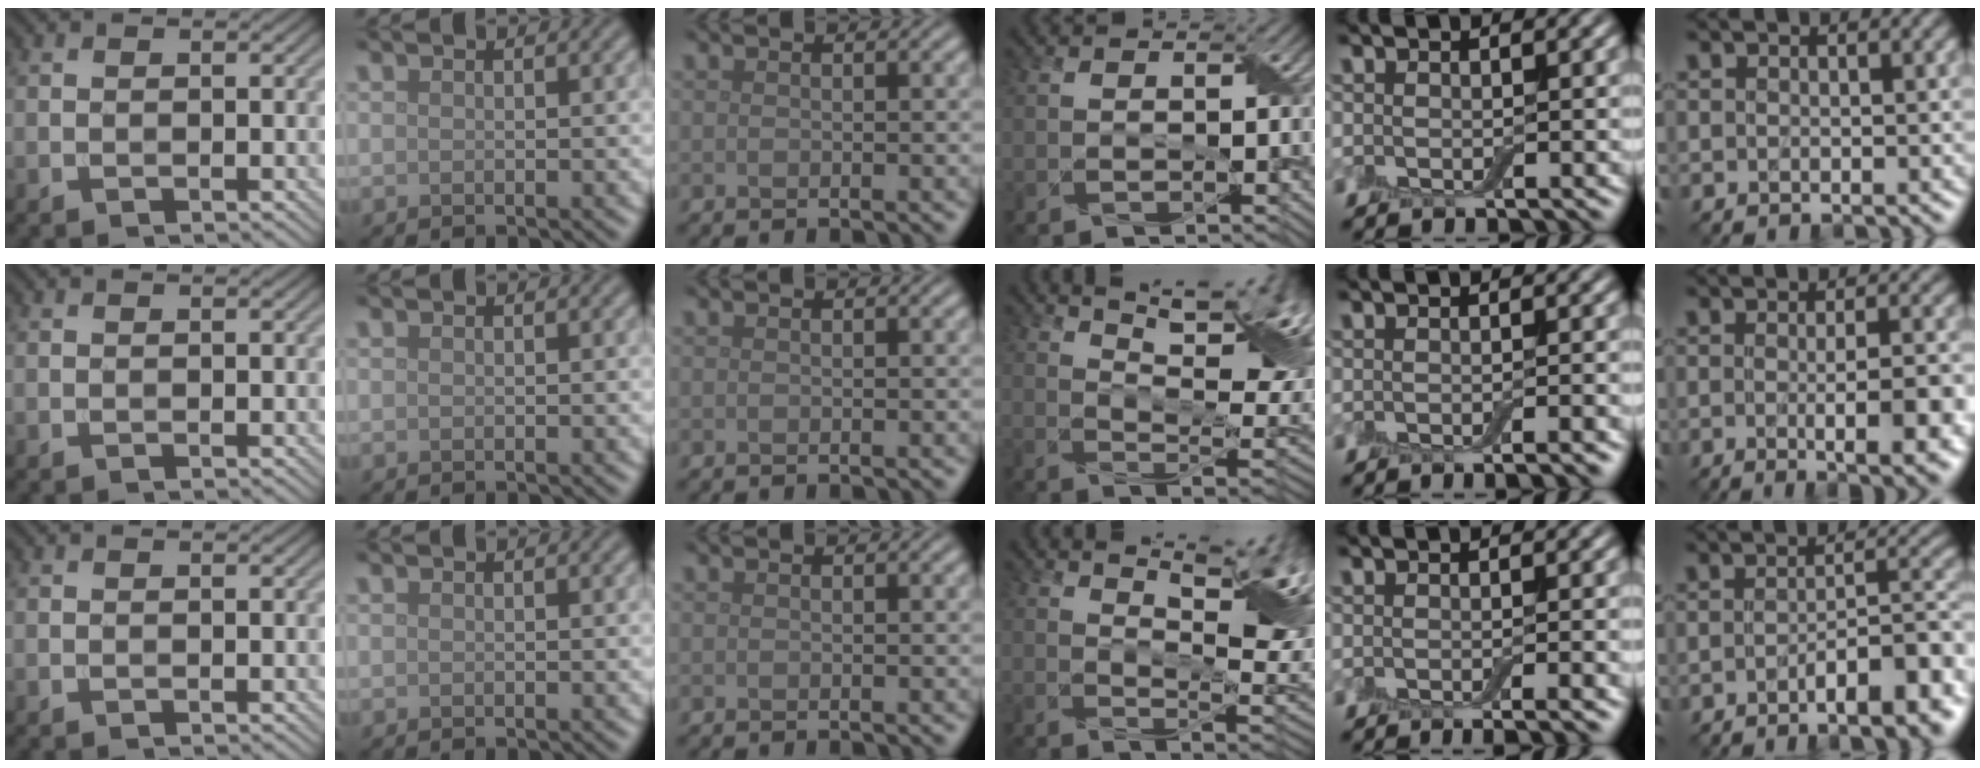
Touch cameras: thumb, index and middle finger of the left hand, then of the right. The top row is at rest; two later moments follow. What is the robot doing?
{"motion": "wrap", "object": "adhesive wrap"}